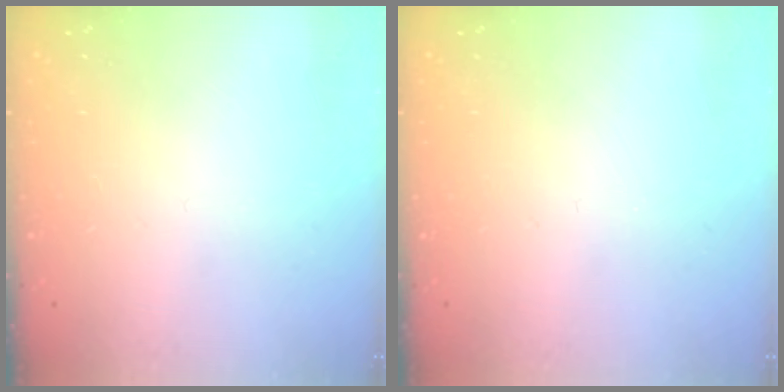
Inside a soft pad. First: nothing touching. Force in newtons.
{"total": 0.0}